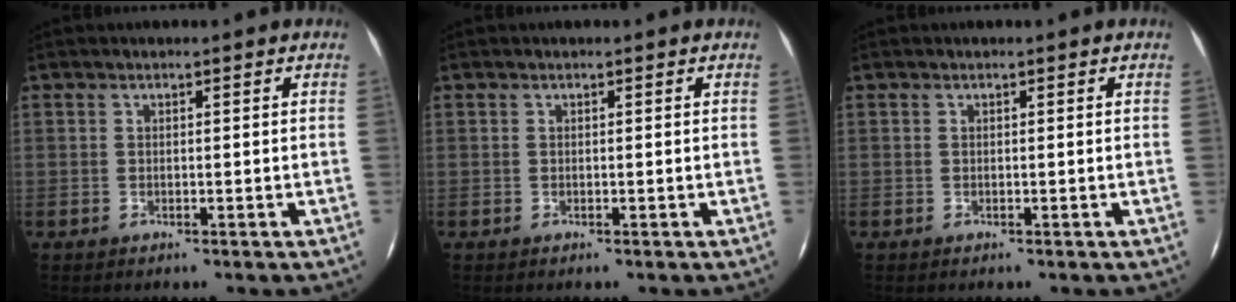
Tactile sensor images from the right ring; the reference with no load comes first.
{"total": 0.0}
{"total": 0.0}